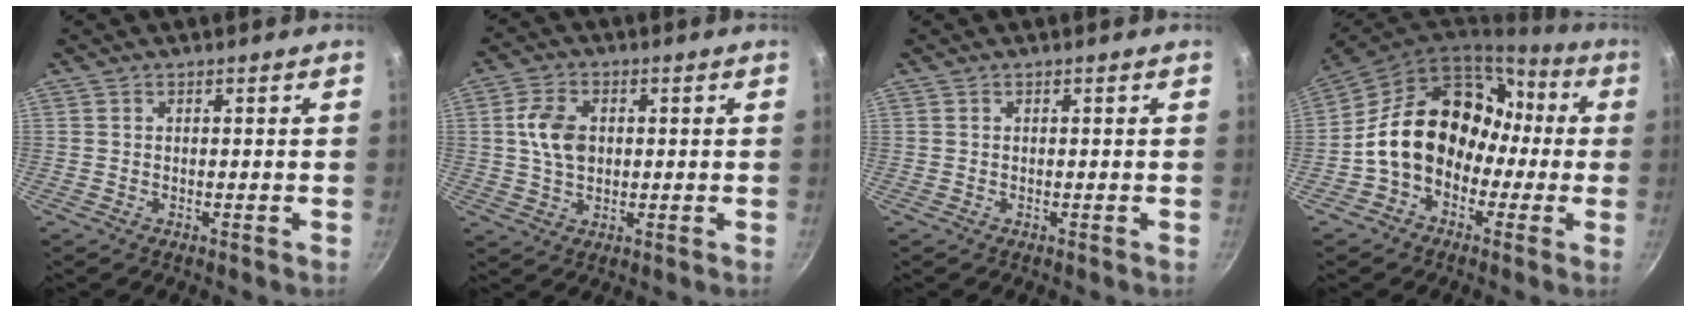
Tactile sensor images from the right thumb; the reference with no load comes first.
{"total": 7.1, "force": [0.7, 4.8, 5.3], "torque": [-0.090, 0.007, 0.010]}
{"total": 0.0}
{"total": 18.7, "force": [-1.0, 14.5, 11.8], "torque": [-0.156, 0.068, -0.020]}